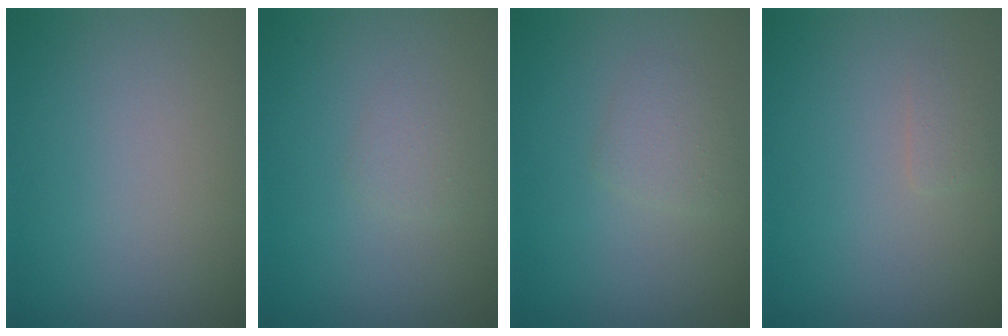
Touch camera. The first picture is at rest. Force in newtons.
{"total": 0.9, "press": 0.9, "slide": 0.1}
{"total": 1.5, "press": 1.5, "slide": 0.0}
{"total": 0.8, "press": 0.8, "slide": 0.1}